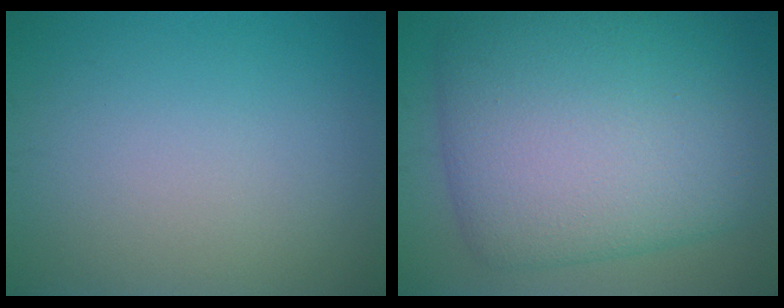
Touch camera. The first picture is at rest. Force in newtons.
{"total": 13.5, "press": 13.5, "slide": 0.6}